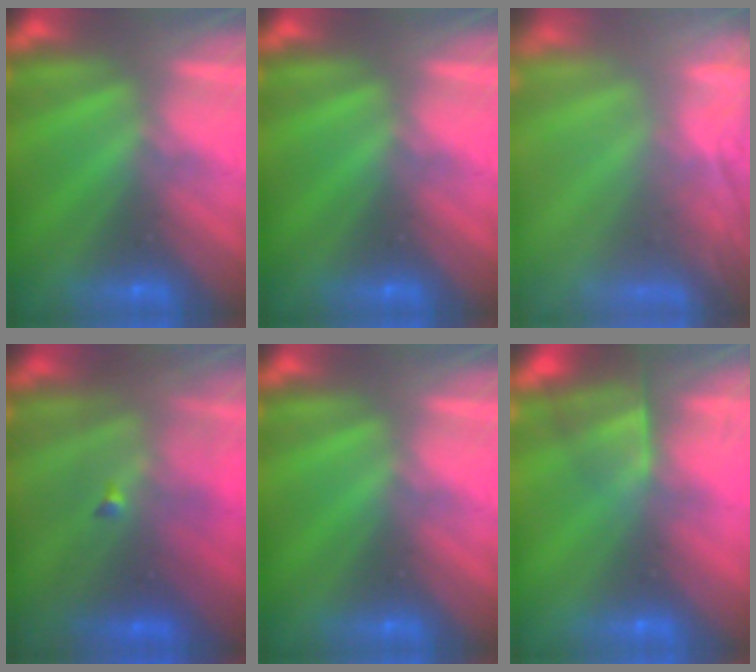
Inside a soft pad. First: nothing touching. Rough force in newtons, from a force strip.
{"total": 0.0}
{"total": 7.0}
{"total": 3.9}
{"total": 0.0}
{"total": 7.0}